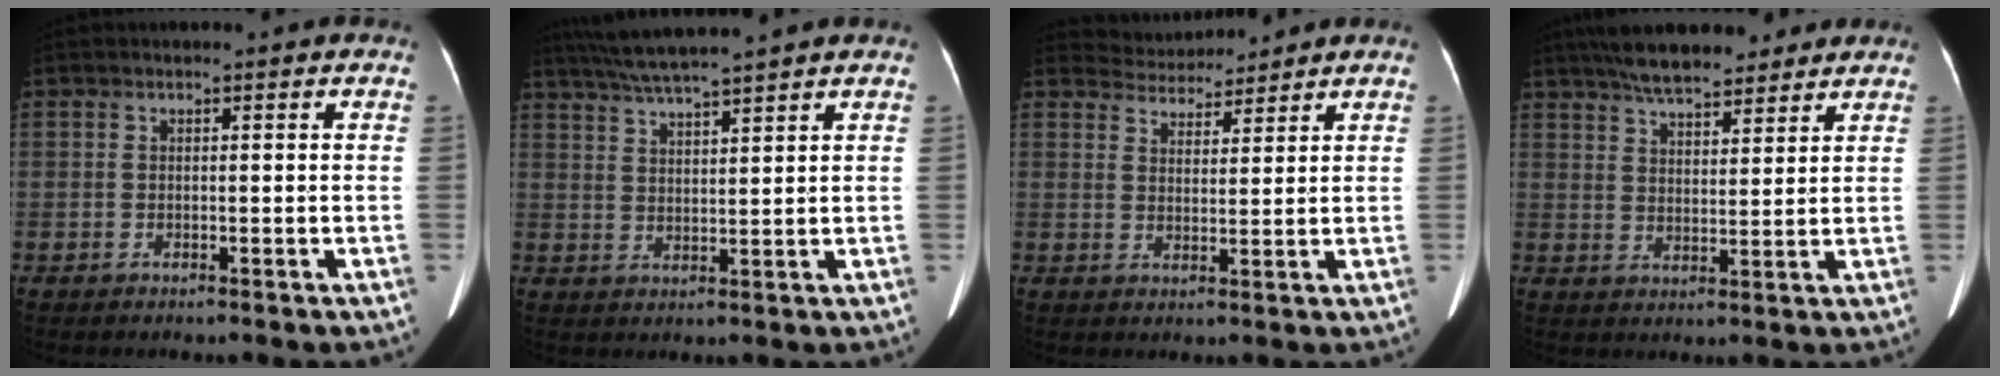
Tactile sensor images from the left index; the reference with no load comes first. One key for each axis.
{"total": 7.6, "fx": 6.7, "fy": -0.8, "fz": 3.6, "tx": -0.065, "ty": 0.027, "tz": 0.107}
{"total": 4.8, "fx": 4.7, "fy": 0.7, "fz": -0.4, "tx": -0.001, "ty": 0.017, "tz": 0.079}
{"total": 9.7, "fx": 8.0, "fy": 2.7, "fz": 4.7, "tx": -0.073, "ty": 0.024, "tz": 0.127}